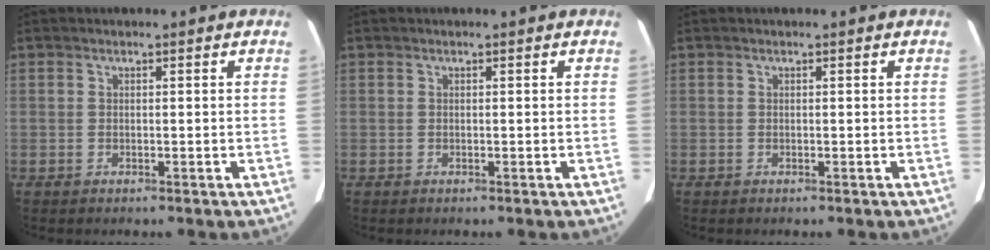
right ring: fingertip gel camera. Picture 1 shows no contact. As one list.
[{"total": 0.0}, {"total": 0.0}]